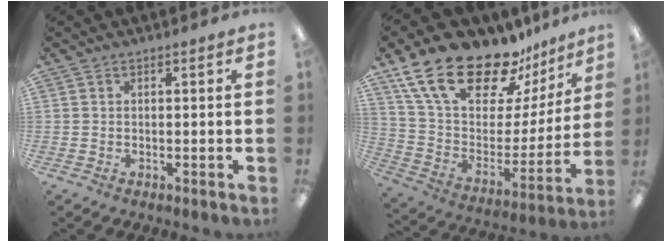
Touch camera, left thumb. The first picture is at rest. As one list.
[{"total": 23.8, "force": [18.1, 9.8, 11.8], "torque": [-0.210, -0.125, 0.325]}]